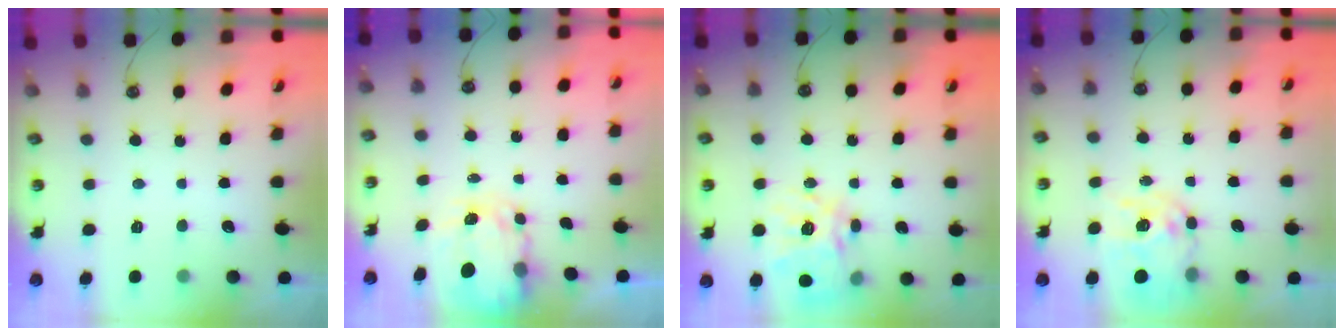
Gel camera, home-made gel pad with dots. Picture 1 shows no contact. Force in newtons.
{"total": 4.0, "press": 4.0, "slide": 0.1}
{"total": 18.6, "press": 18.5, "slide": 1.9}
{"total": 11.9, "press": 11.8, "slide": 1.1}